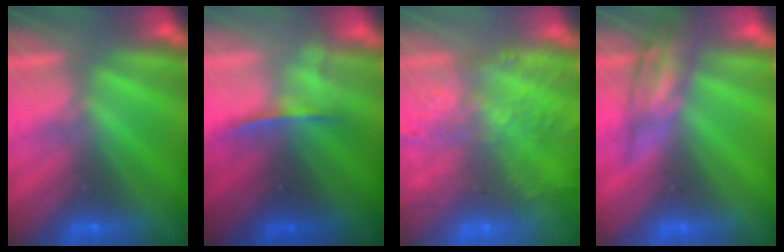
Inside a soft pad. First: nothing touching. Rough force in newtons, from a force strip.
{"total": 1.7}
{"total": 8.1}
{"total": 2.5}